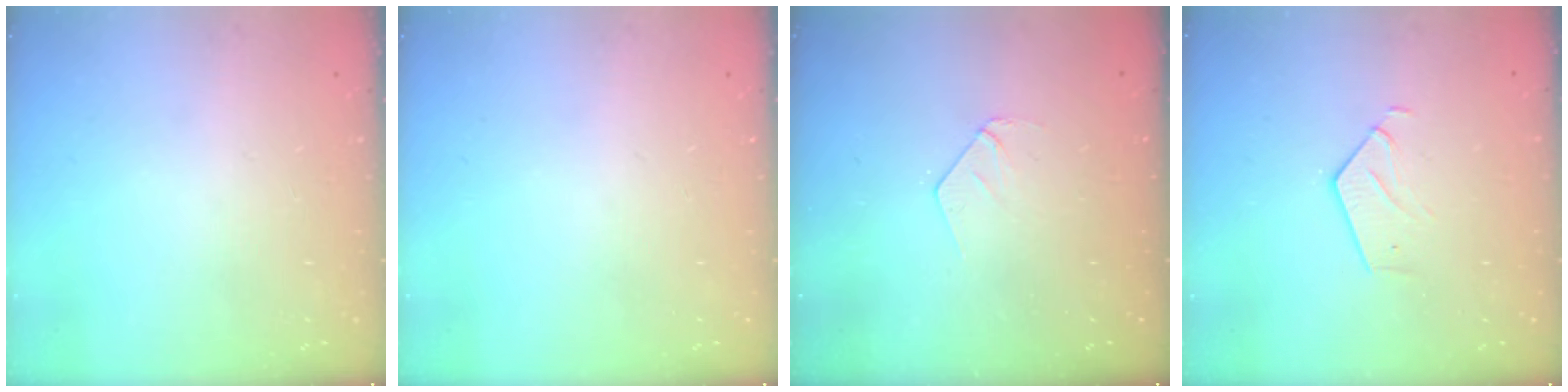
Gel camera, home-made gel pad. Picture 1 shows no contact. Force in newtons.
{"total": 0.0}
{"total": 3.5, "press": 3.5, "slide": 0.2}
{"total": 3.6, "press": 3.6, "slide": 0.3}